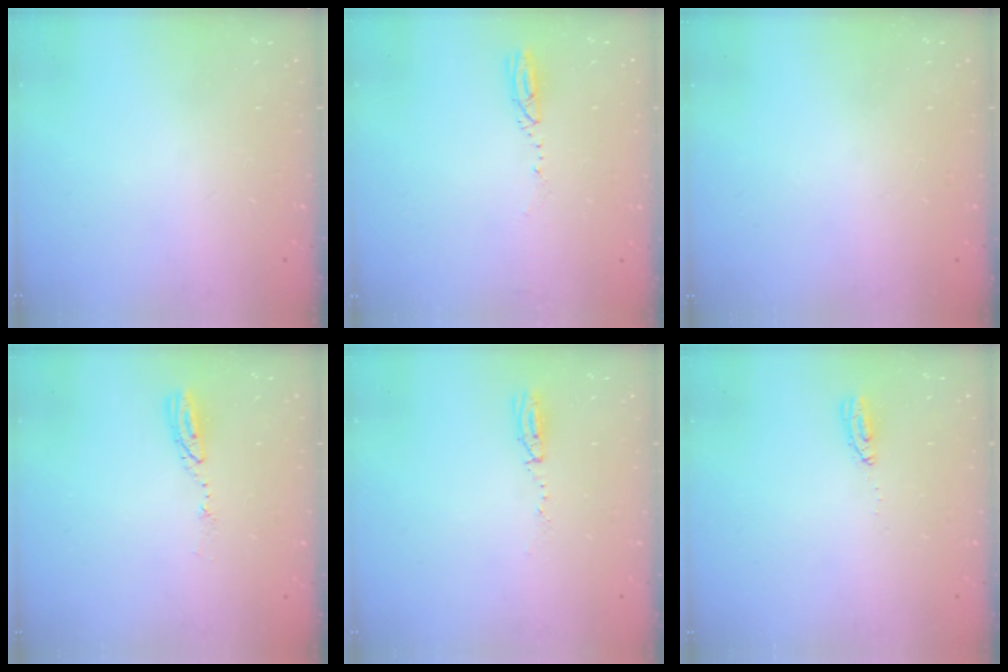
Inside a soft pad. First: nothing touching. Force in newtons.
{"total": 3.4, "press": 3.3, "slide": 0.8}
{"total": 0.0}
{"total": 5.0, "press": 5.0, "slide": 0.4}
{"total": 3.2, "press": 2.6, "slide": 1.9}
{"total": 4.1, "press": 4.1, "slide": 0.3}